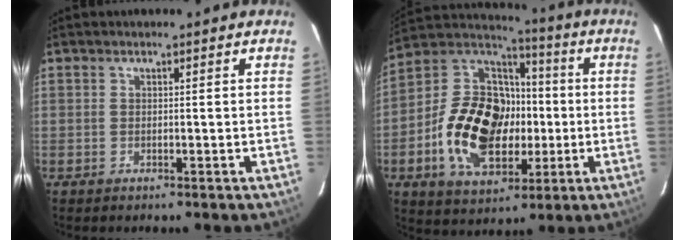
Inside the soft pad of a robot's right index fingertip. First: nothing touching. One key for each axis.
{"total": 22.2, "fx": -3.5, "fy": 15.3, "fz": 15.6, "tx": -0.322, "ty": 0.037, "tz": -0.048}